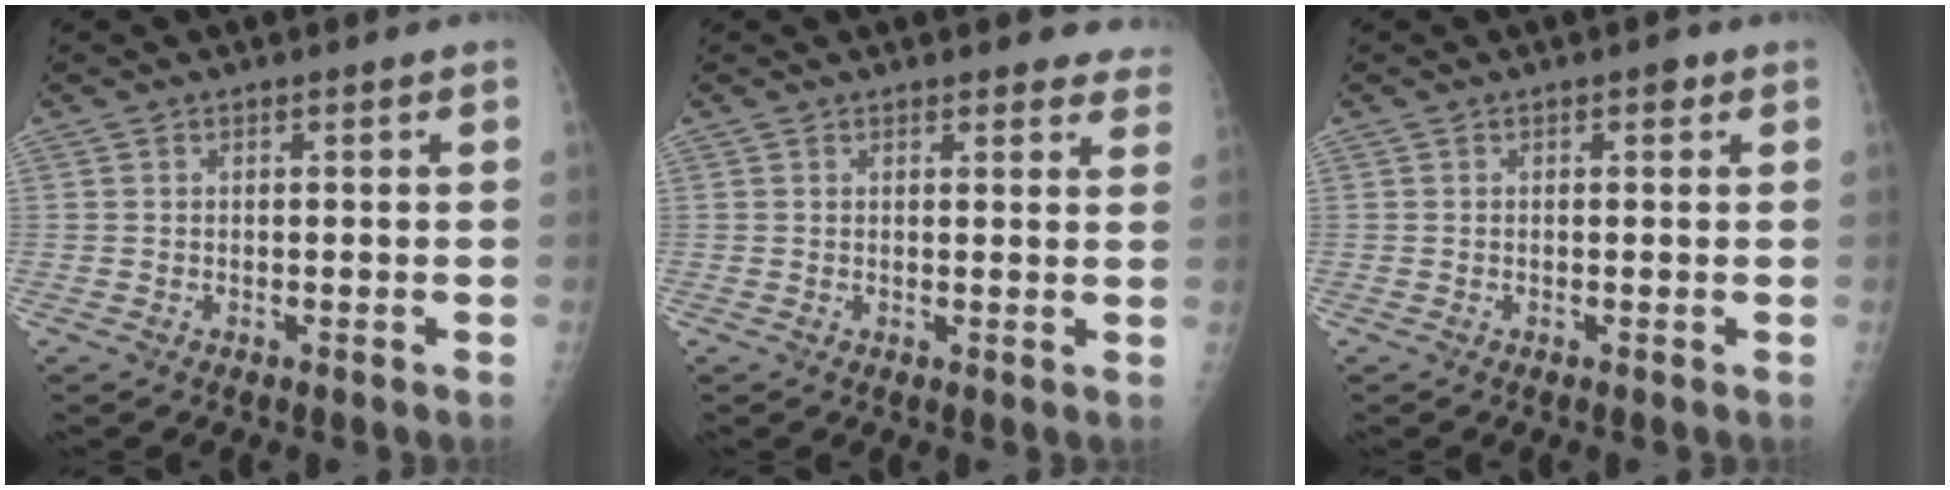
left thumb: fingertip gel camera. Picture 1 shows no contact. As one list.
[{"total": 6.1, "force": [5.4, 1.9, 2.1], "torque": [0.011, -0.019, 0.048]}, {"total": 1.1, "force": [0.5, 0.5, 0.8], "torque": [-0.003, 0.003, 0.005]}]